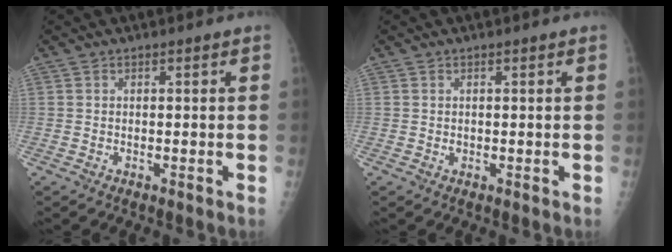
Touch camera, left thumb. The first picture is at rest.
{"total": 0.7, "force": [0.2, 0.6, 0.3], "torque": [-0.001, 0.000, 0.003]}